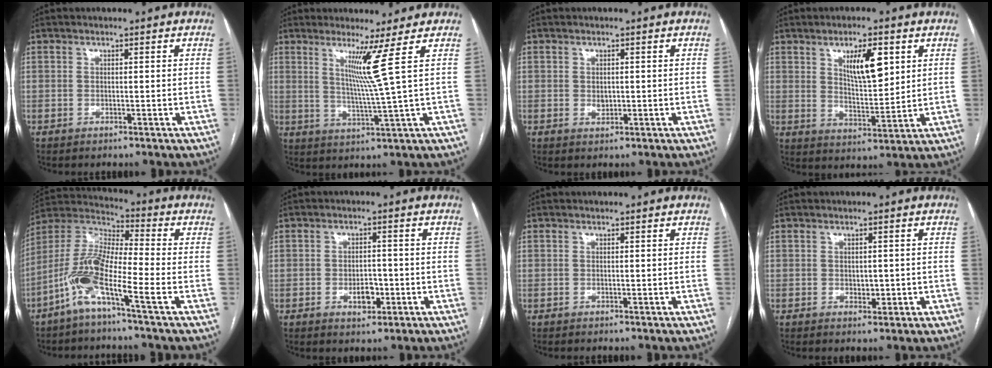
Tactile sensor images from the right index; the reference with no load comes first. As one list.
[{"total": 6.1, "force": [2.6, -3.1, 4.6], "torque": [-0.089, -0.028, 0.059]}, {"total": 1.5, "force": [0.0, 1.1, 1.1], "torque": [-0.018, -0.001, 0.004]}, {"total": 8.4, "force": [3.6, 2.5, 7.1], "torque": [-0.121, -0.002, 0.066]}, {"total": 10.9, "force": [-5.2, 0.7, 9.6], "torque": [-0.207, 0.004, -0.112]}, {"total": 3.9, "force": [-1.3, 2.2, 2.9], "torque": [-0.043, 0.003, -0.014]}, {"total": 0.0}, {"total": 2.0, "force": [-0.2, 1.4, 1.4], "torque": [-0.016, 0.001, 0.004]}]